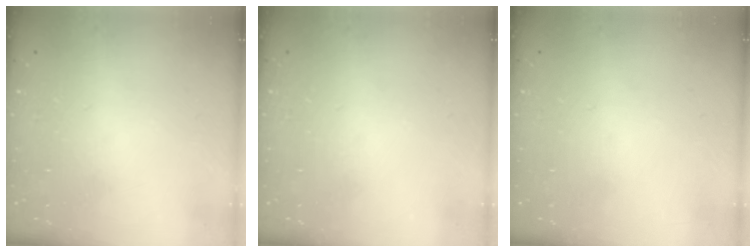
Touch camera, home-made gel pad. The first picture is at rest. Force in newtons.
{"total": 0.0}
{"total": 0.0}